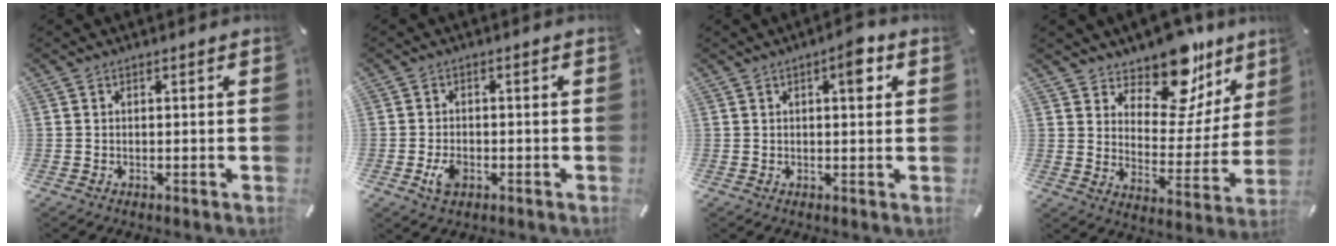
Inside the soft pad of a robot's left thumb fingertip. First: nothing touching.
{"total": 3.8, "force": [-1.4, 2.5, 2.5], "torque": [-0.055, 0.003, -0.026]}
{"total": 5.1, "force": [1.9, 2.0, 4.3], "torque": [-0.050, -0.006, 0.022]}
{"total": 15.7, "force": [13.1, 7.0, 5.2], "torque": [-0.076, -0.115, 0.228]}